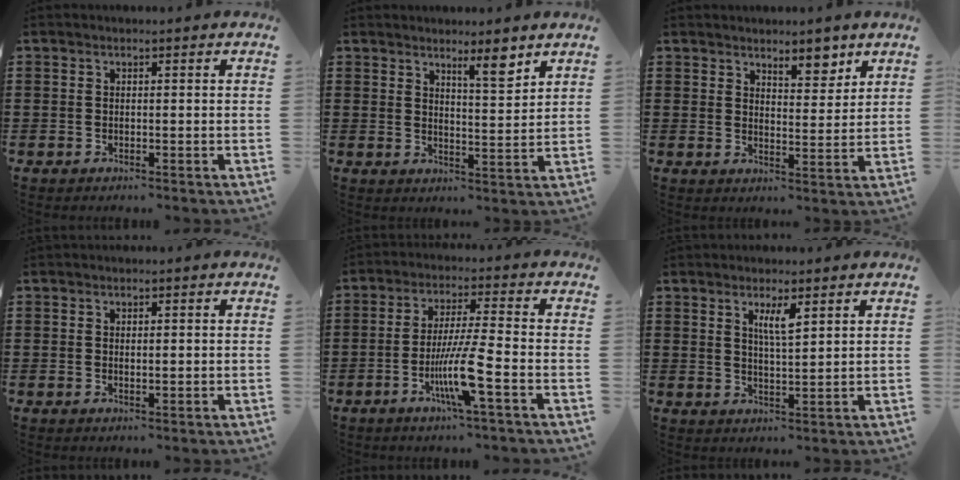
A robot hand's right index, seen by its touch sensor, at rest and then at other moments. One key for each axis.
{"total": 5.4, "fx": 4.3, "fy": 0.7, "fz": 3.1, "tx": -0.046, "ty": -0.016, "tz": 0.070}
{"total": 5.0, "fx": 4.1, "fy": 1.9, "fz": 2.1, "tx": -0.027, "ty": -0.010, "tz": 0.069}
{"total": 0.7, "fx": 0.3, "fy": 0.4, "fz": 0.5, "tx": -0.011, "ty": 0.003, "tz": 0.005}
{"total": 8.9, "fx": -3.5, "fy": 0.2, "fz": 8.2, "tx": -0.161, "ty": -0.016, "tz": -0.067}
{"total": 3.7, "fx": 1.9, "fy": 0.8, "fz": 3.0, "tx": -0.064, "ty": 0.004, "tz": 0.031}